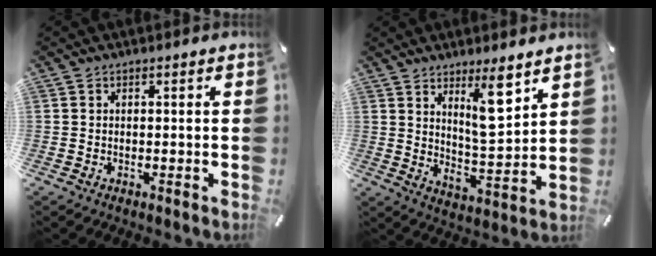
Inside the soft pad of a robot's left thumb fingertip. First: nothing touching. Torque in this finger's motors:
{"motor_torque": [1.43, 1.32, 1.07, -0.77, 0.32]}